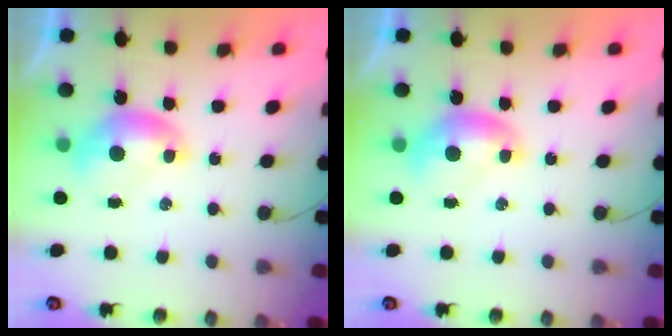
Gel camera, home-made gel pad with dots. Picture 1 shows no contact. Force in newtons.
{"total": 0.0}